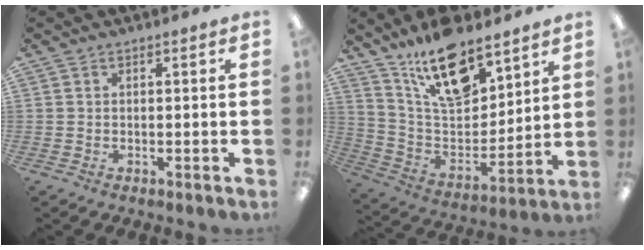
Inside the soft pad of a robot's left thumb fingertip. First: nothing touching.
{"total": 18.7, "force": [12.9, 8.9, 10.2], "torque": [-0.169, -0.074, 0.226]}